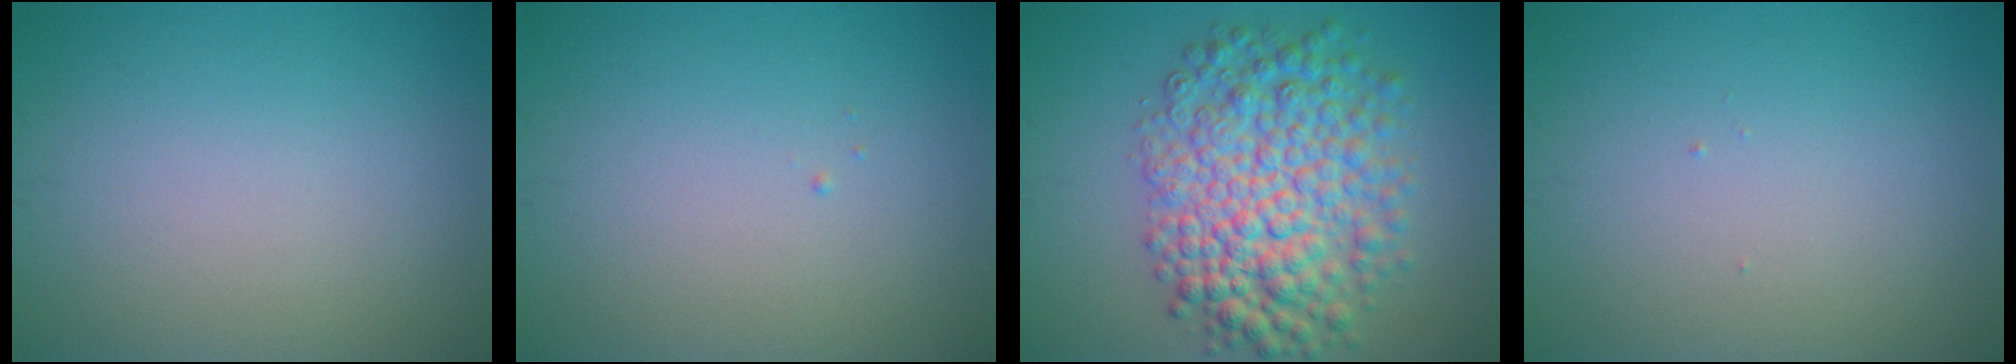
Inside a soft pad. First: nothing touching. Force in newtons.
{"total": 0.0}
{"total": 8.7, "press": 8.7, "slide": 0.2}
{"total": 0.0}